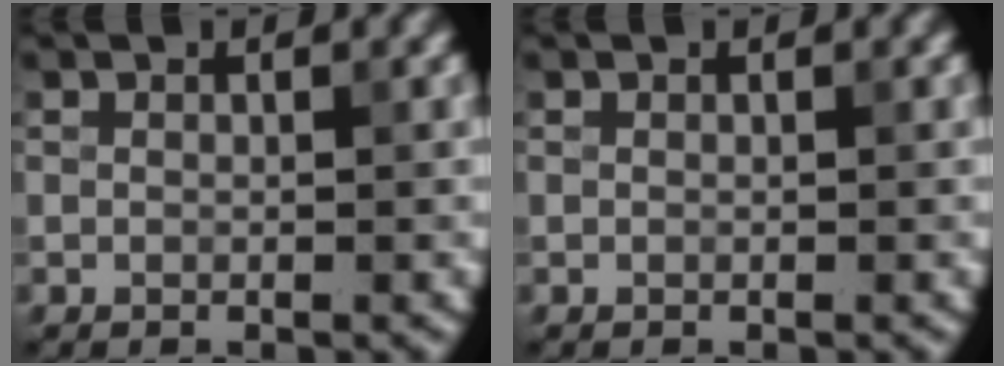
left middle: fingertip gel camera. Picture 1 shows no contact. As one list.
[{"total": 0.0}]